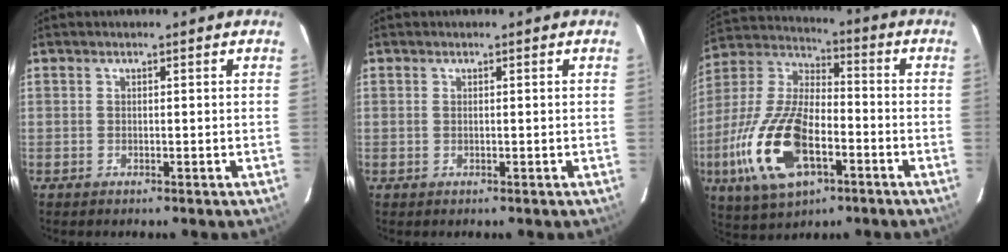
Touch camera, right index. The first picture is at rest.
{"total": 0.0}
{"total": 20.4, "force": [-7.6, 9.8, 16.2], "torque": [-0.354, -0.015, -0.137]}